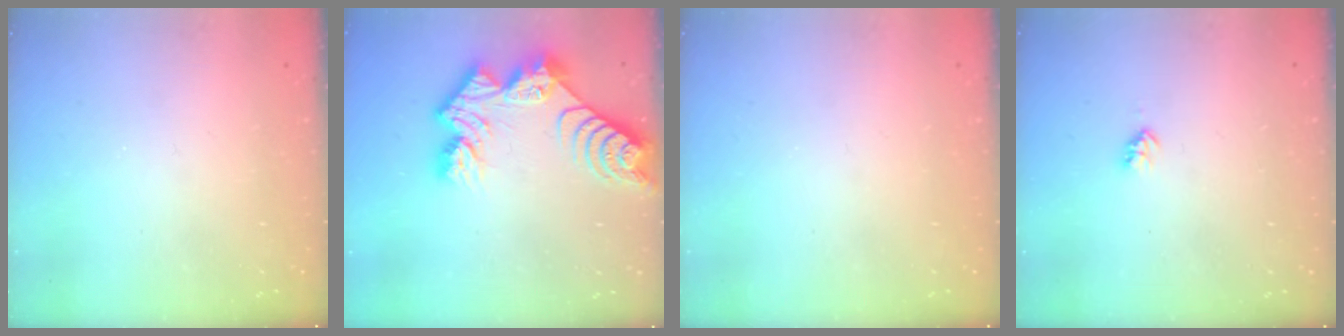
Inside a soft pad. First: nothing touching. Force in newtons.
{"total": 13.1, "press": 13.1, "slide": 1.0}
{"total": 0.0}
{"total": 3.0, "press": 2.9, "slide": 0.4}